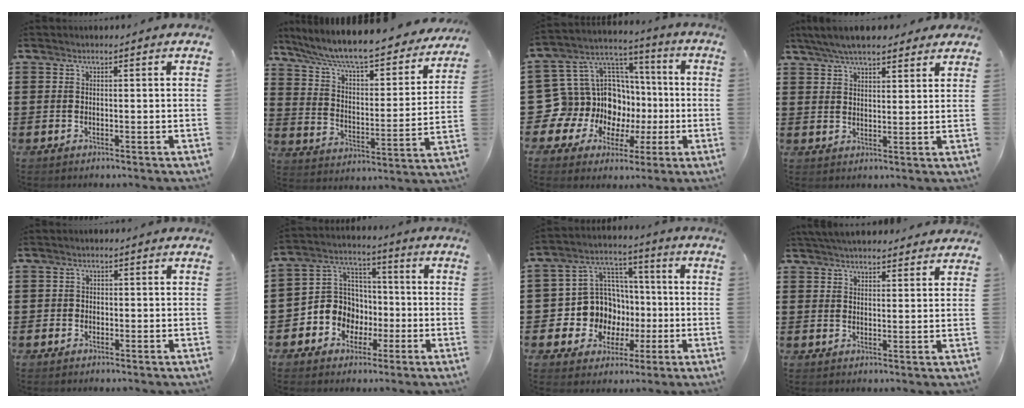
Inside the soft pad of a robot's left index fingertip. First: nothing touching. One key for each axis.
{"total": 7.8, "fx": 7.0, "fy": 0.4, "fz": 3.5, "tx": -0.096, "ty": -0.049, "tz": 0.115}
{"total": 14.6, "fx": -3.3, "fy": 13.6, "fz": 4.3, "tx": -0.135, "ty": -0.020, "tz": -0.025}
{"total": 6.1, "fx": 5.3, "fy": 1.5, "fz": 2.6, "tx": -0.065, "ty": -0.003, "tz": 0.099}
{"total": 1.1, "fx": -0.4, "fy": 1.0, "fz": 0.2, "tx": -0.009, "ty": 0.003, "tz": -0.010}
{"total": 8.4, "fx": -2.1, "fy": 7.9, "fz": 1.9, "tx": -0.085, "ty": 0.004, "tz": -0.041}
{"total": 10.5, "fx": -0.9, "fy": 10.1, "fz": 2.7, "tx": -0.105, "ty": 0.001, "tz": -0.005}
{"total": 4.2, "fx": 4.0, "fy": 0.6, "fz": 1.0, "tx": -0.028, "ty": -0.005, "tz": 0.076}